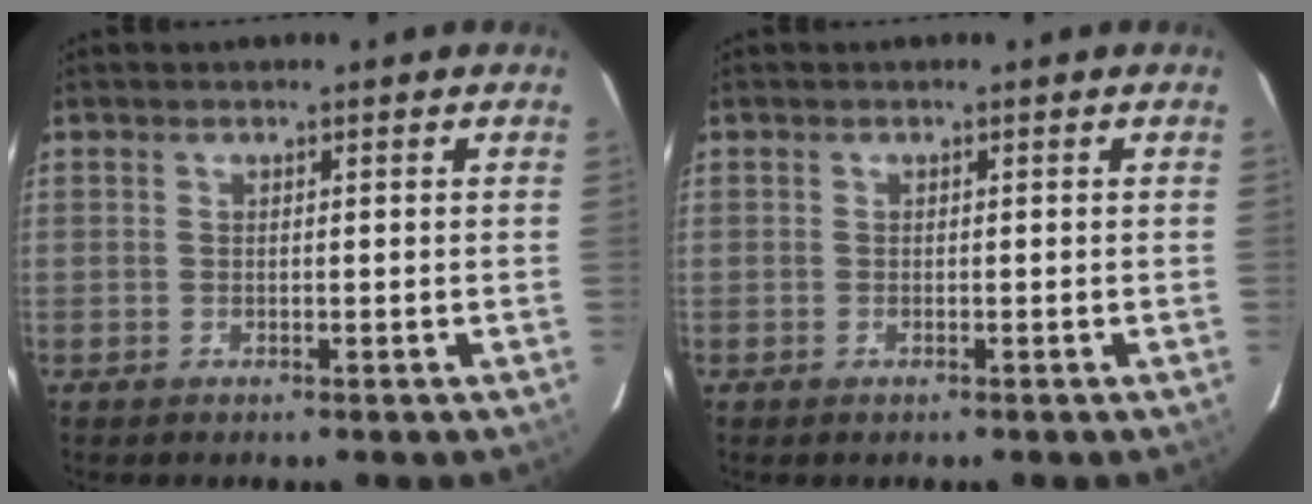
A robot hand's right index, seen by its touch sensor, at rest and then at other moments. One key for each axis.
{"total": 0.6, "fx": -0.3, "fy": 0.4, "fz": 0.2, "tx": -0.004, "ty": -0.001, "tz": -0.006}